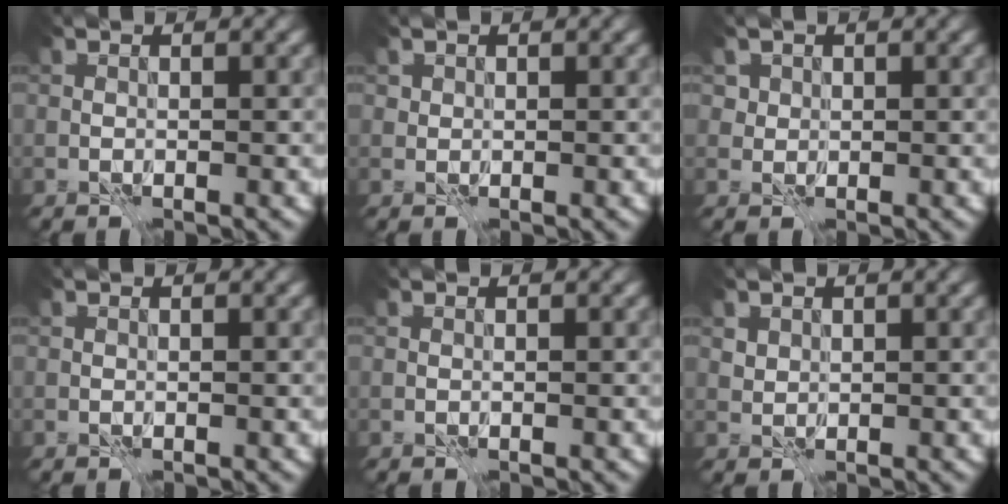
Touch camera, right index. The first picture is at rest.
{"total": 0.6, "force": [0.2, 0.6, -0.1], "torque": [0.004, 0.000, 0.002]}
{"total": 1.4, "force": [0.5, 1.3, -0.1], "torque": [0.013, 0.002, 0.008]}
{"total": 0.0}
{"total": 0.0}
{"total": 1.2, "force": [0.8, 0.9, 0.0], "torque": [0.002, -0.001, 0.016]}